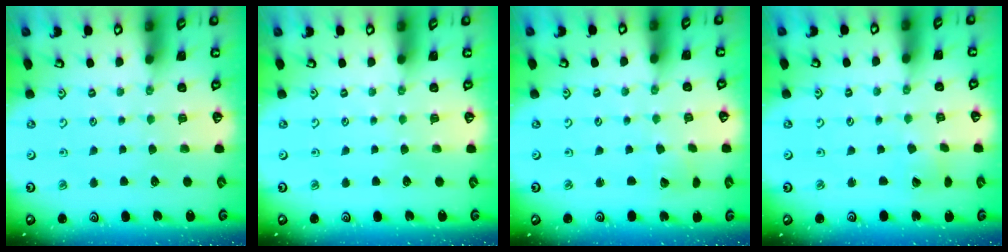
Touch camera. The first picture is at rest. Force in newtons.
{"total": 0.0}
{"total": 2.0, "press": 2.0, "slide": 0.2}
{"total": 1.8, "press": 1.7, "slide": 0.1}